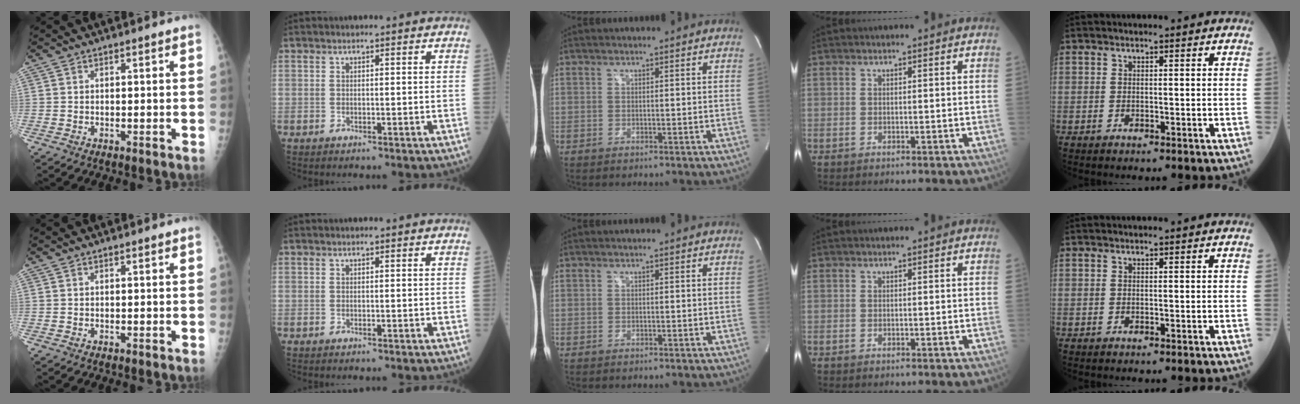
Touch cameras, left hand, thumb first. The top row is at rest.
{}